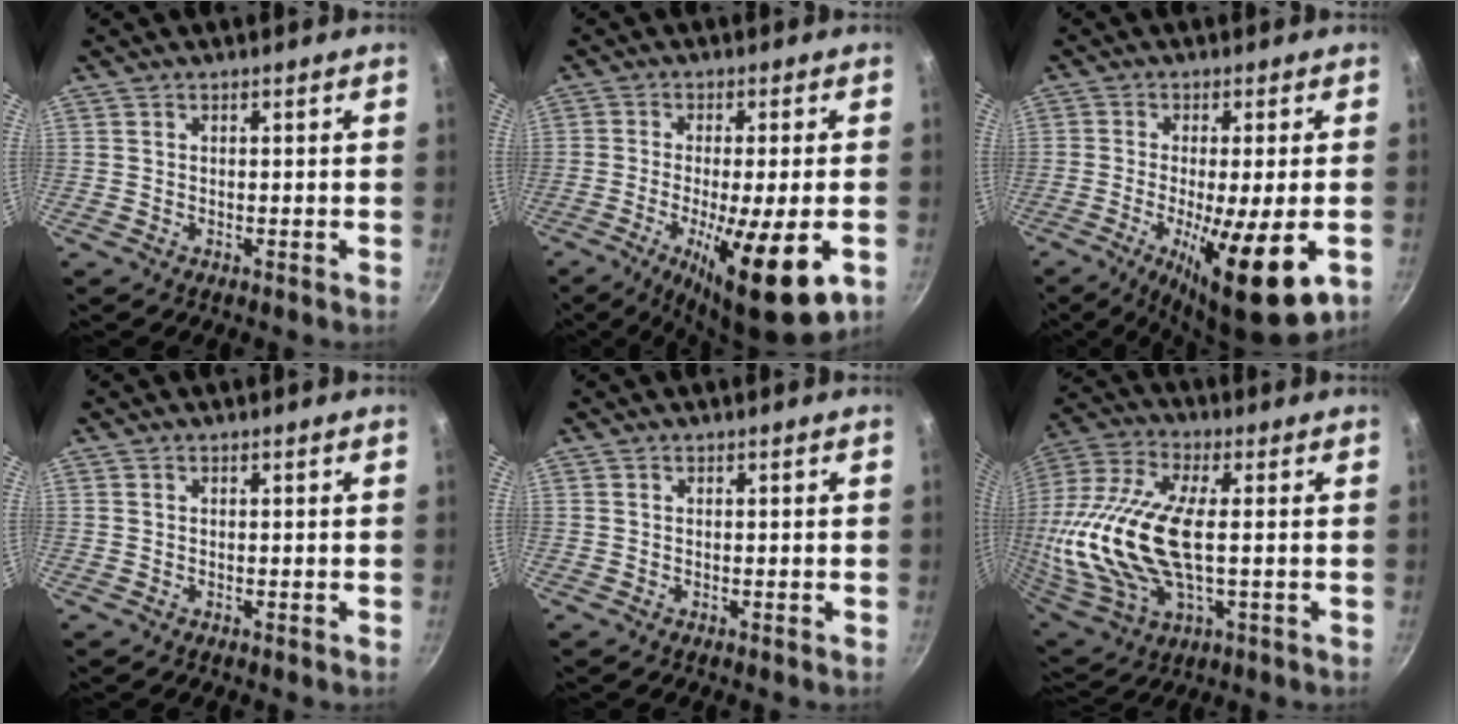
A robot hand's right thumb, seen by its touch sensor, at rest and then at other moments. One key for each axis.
{"total": 15.8, "fx": -5.5, "fy": 3.3, "fz": 14.5, "tx": -0.229, "ty": -0.007, "tz": -0.083}
{"total": 14.9, "fx": -4.8, "fy": 2.9, "fz": 13.9, "tx": -0.225, "ty": -0.012, "tz": -0.072}
{"total": 0.0}
{"total": 0.0}
{"total": 23.6, "fx": -0.1, "fy": 11.2, "fz": 20.7, "tx": -0.457, "ty": 0.001, "tz": -0.004}